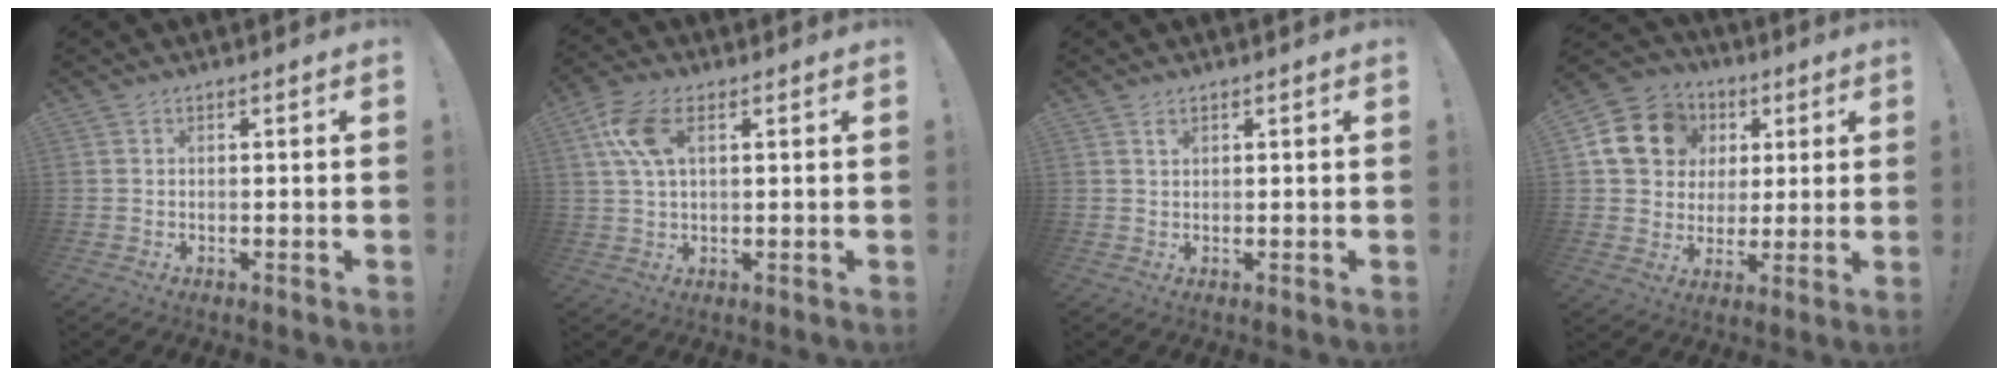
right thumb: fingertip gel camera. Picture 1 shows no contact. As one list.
[{"total": 9.4, "force": [3.1, 5.1, 7.3], "torque": [-0.151, 0.006, 0.062]}, {"total": 1.0, "force": [0.7, 0.5, 0.4], "torque": [0.002, -0.005, 0.011]}, {"total": 16.2, "force": [4.9, 13.8, 6.9], "torque": [-0.105, -0.002, 0.113]}]